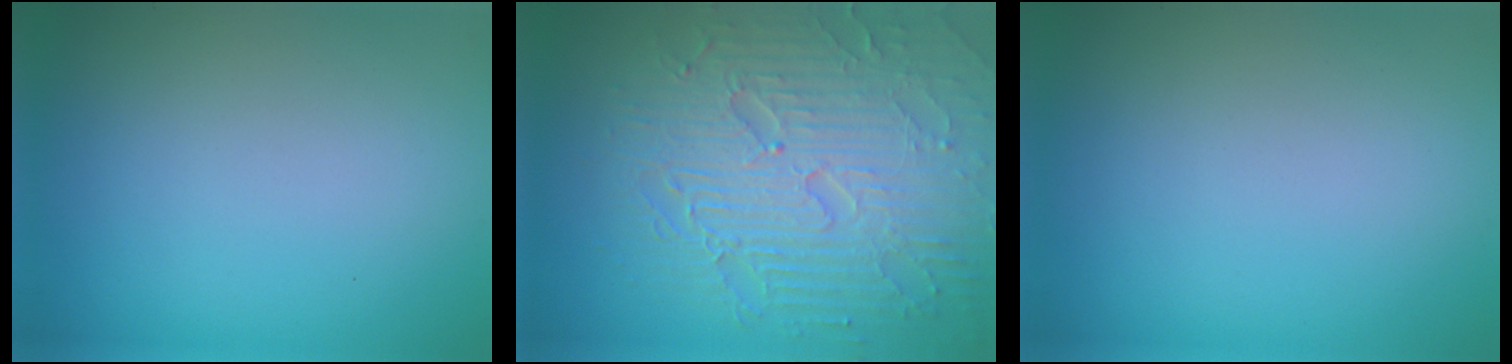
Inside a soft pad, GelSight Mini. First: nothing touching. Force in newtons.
{"total": 9.0, "press": 6.4, "slide": 6.4}
{"total": 0.0}